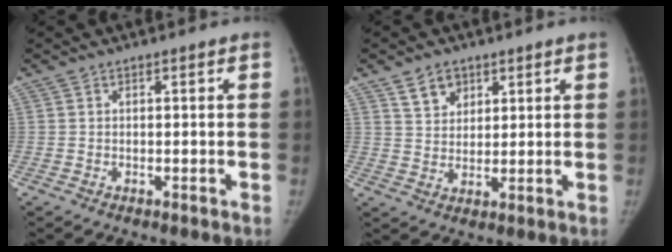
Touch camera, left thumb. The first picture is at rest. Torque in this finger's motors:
{"motor_torque": [-0.02, 0.02, 0.12, -0.41, 0.12]}